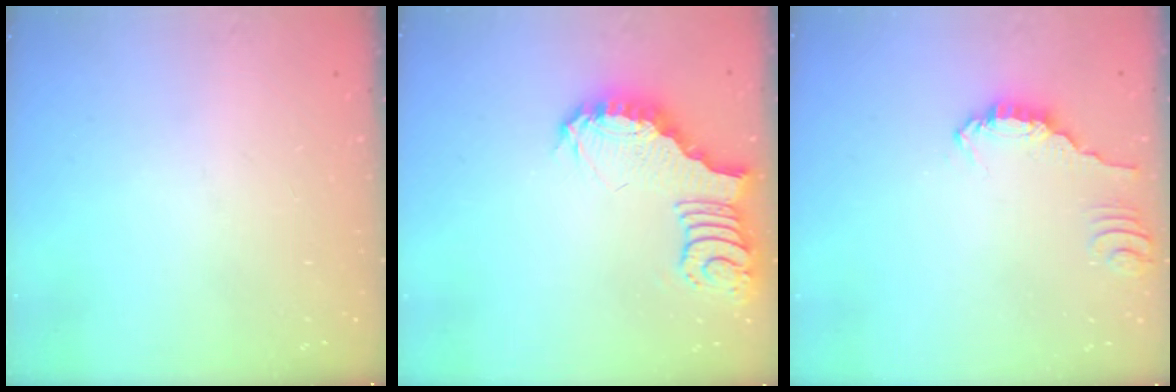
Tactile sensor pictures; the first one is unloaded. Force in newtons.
{"total": 3.8, "press": 3.7, "slide": 0.5}
{"total": 1.4, "press": 1.4, "slide": 0.3}